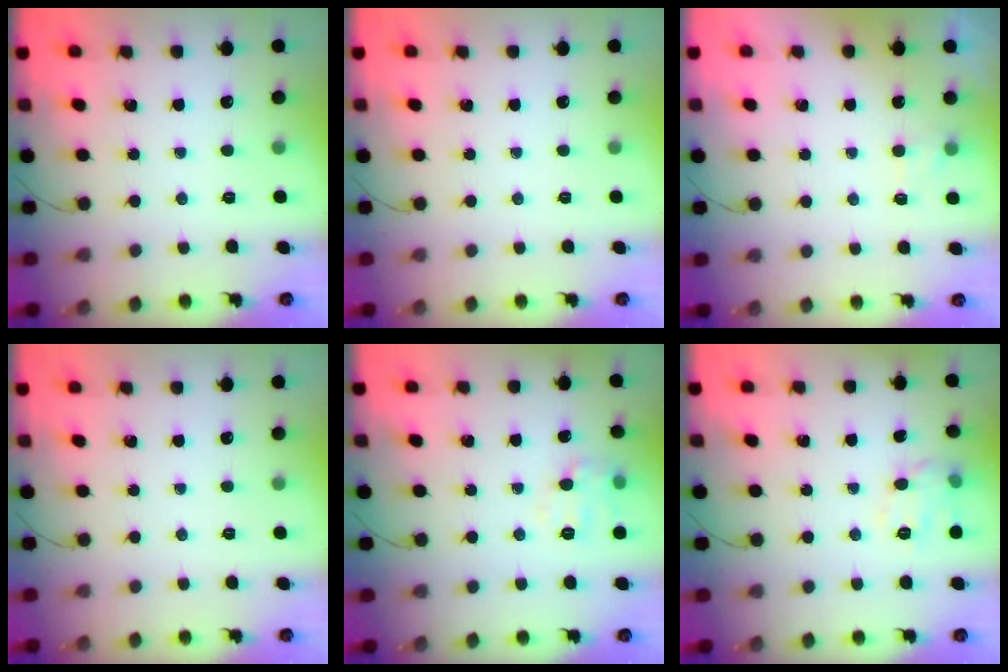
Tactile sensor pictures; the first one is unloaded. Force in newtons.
{"total": 0.0}
{"total": 1.9, "press": 1.4, "slide": 1.2}
{"total": 0.0}
{"total": 7.6, "press": 7.5, "slide": 0.6}
{"total": 7.5, "press": 7.3, "slide": 1.4}